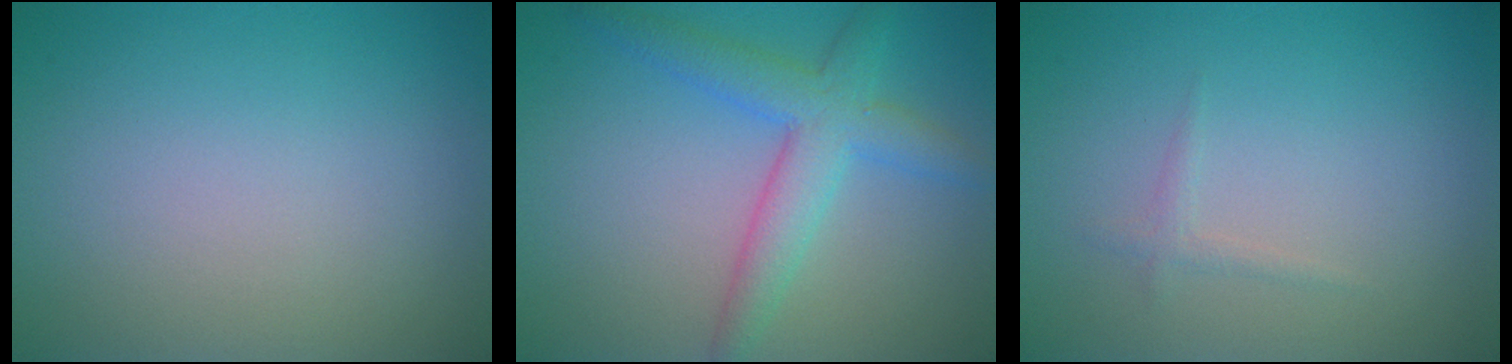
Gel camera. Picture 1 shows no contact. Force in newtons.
{"total": 4.5, "press": 4.5, "slide": 0.1}
{"total": 0.8, "press": 0.8, "slide": 0.0}